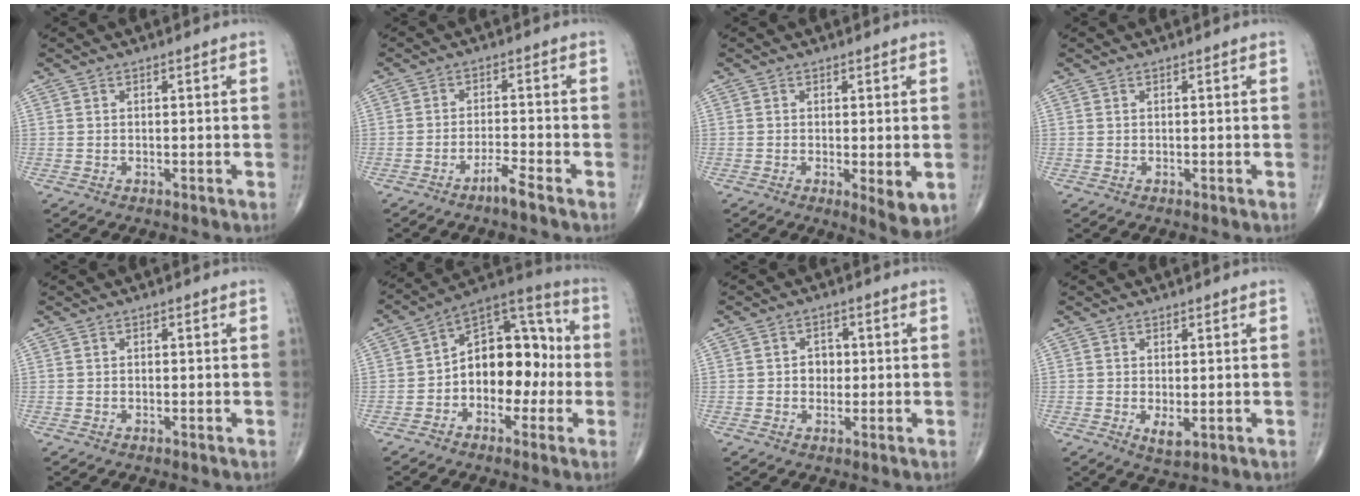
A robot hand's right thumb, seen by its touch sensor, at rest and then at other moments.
{"total": 3.4, "force": [-2.6, -0.2, 2.2], "torque": [-0.048, 0.012, -0.051]}
{"total": 4.9, "force": [-0.9, 1.5, 4.6], "torque": [-0.065, -0.015, -0.011]}
{"total": 0.0}
{"total": 0.0}
{"total": 15.1, "force": [-1.7, 9.9, 11.3], "torque": [-0.128, 0.051, -0.041]}
{"total": 3.2, "force": [0.0, 2.7, 1.7], "torque": [-0.005, 0.006, -0.004]}
{"total": 2.6, "force": [-0.4, 1.1, 2.4], "torque": [-0.035, -0.007, -0.001]}